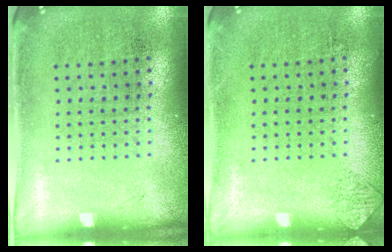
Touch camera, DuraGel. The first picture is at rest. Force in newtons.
{"total": 0.6, "press": 0.6, "slide": 0.2}